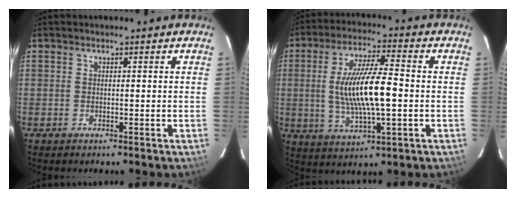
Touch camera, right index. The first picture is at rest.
{"total": 13.4, "force": [-0.7, 3.1, 13.0], "torque": [-0.246, -0.002, -0.007]}